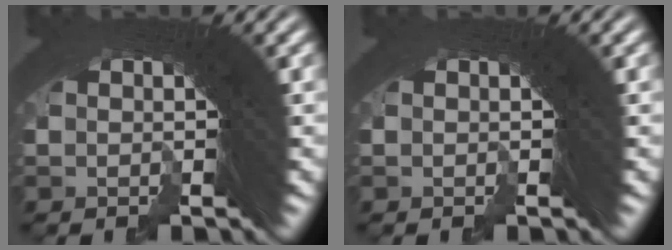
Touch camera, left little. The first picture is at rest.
{"total": 0.0}